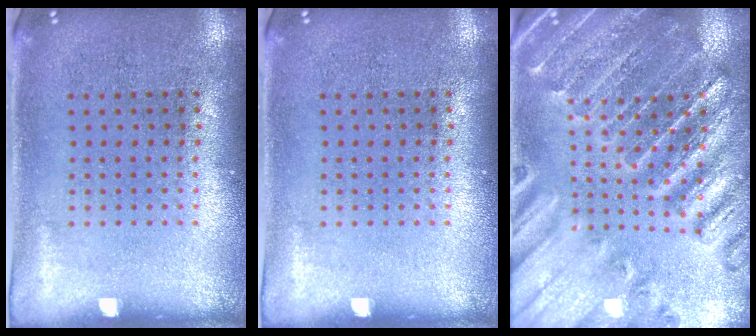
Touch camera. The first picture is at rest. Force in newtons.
{"total": 0.0}
{"total": 2.7, "press": 2.7, "slide": 0.4}